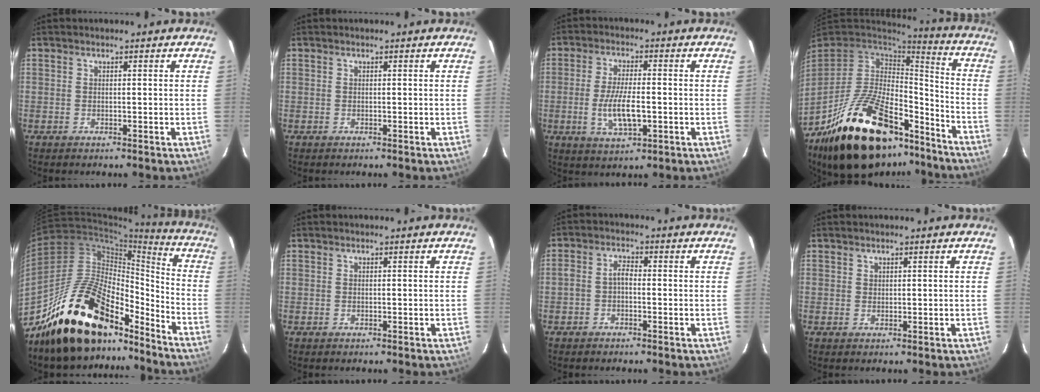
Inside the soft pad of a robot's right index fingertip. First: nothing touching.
{"total": 0.0}
{"total": 8.3, "force": [-1.9, 2.8, 7.6], "torque": [-0.152, -0.008, -0.032]}
{"total": 29.2, "force": [-19.1, 13.4, 17.5], "torque": [-0.330, 0.005, -0.280]}
{"total": 23.9, "force": [-18.4, 10.4, 11.1], "torque": [-0.192, 0.031, -0.298]}
{"total": 0.0}
{"total": 2.5, "force": [-1.2, 1.3, 1.7], "torque": [-0.042, 0.011, -0.025]}
{"total": 0.5, "force": [0.4, 0.4, 0.0], "torque": [0.003, 0.003, 0.007]}